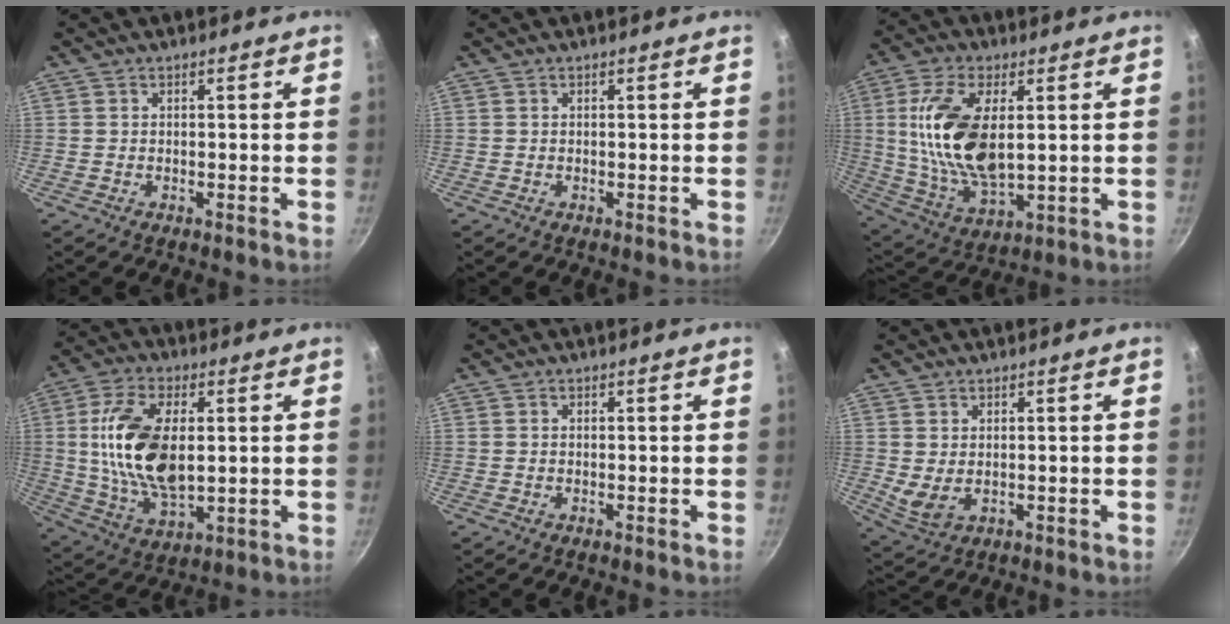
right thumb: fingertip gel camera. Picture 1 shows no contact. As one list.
[{"total": 0.0}, {"total": 17.7, "force": [2.5, 8.7, 15.2], "torque": [-0.301, -0.014, 0.056]}, {"total": 17.5, "force": [1.8, 9.0, 15.0], "torque": [-0.289, -0.010, 0.041]}, {"total": 0.0}, {"total": 4.0, "force": [0.3, 2.4, 3.3], "torque": [-0.069, -0.004, 0.020]}]